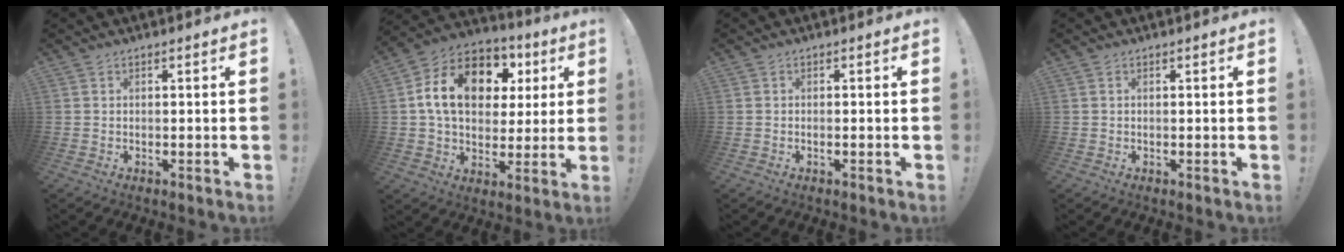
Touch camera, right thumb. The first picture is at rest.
{"total": 18.1, "force": [5.3, 12.9, 11.6], "torque": [-0.179, -0.004, 0.099]}
{"total": 0.6, "force": [-0.3, -0.2, 0.4], "torque": [0.001, -0.005, -0.008]}
{"total": 0.0}